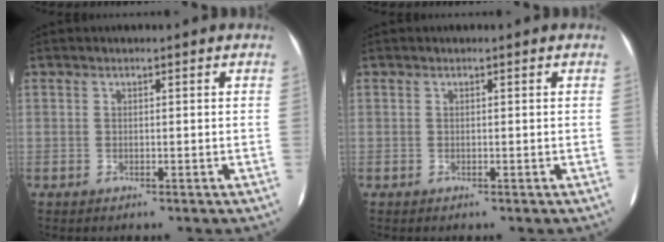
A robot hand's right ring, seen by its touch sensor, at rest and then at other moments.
{"total": 0.0}